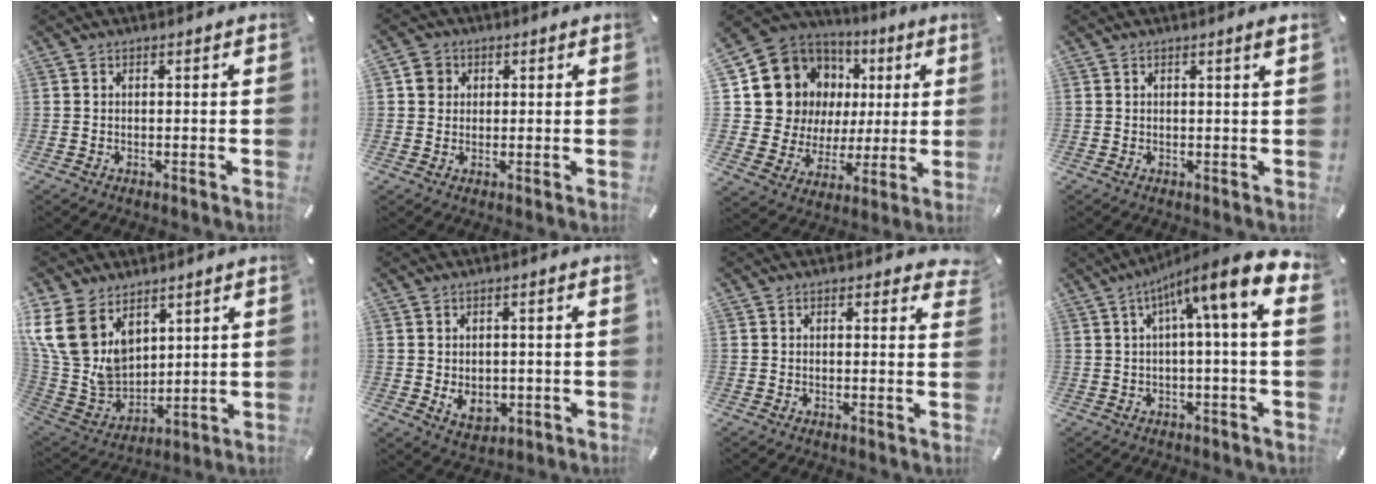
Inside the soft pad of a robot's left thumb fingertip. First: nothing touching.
{"total": 3.7, "force": [1.0, 3.4, 0.8], "torque": [-0.007, 0.000, 0.015]}
{"total": 14.7, "force": [4.8, 13.2, 4.3], "torque": [-0.067, -0.045, 0.113]}
{"total": 1.4, "force": [0.6, 0.0, 1.3], "torque": [-0.025, -0.001, 0.010]}
{"total": 16.5, "force": [8.2, 12.1, 7.7], "torque": [-0.192, -0.053, 0.156]}
{"total": 5.1, "force": [-0.5, 4.1, 3.0], "torque": [-0.050, -0.005, -0.009]}
{"total": 1.7, "force": [1.1, 0.9, 0.9], "torque": [-0.005, -0.001, 0.016]}
{"total": 13.3, "force": [4.7, 0.8, 12.4], "torque": [-0.209, -0.031, 0.070]}